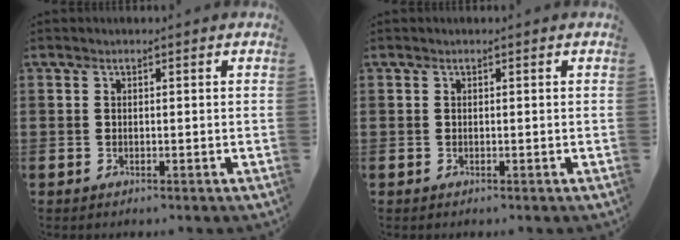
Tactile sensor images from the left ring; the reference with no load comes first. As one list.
[{"total": 0.0}]